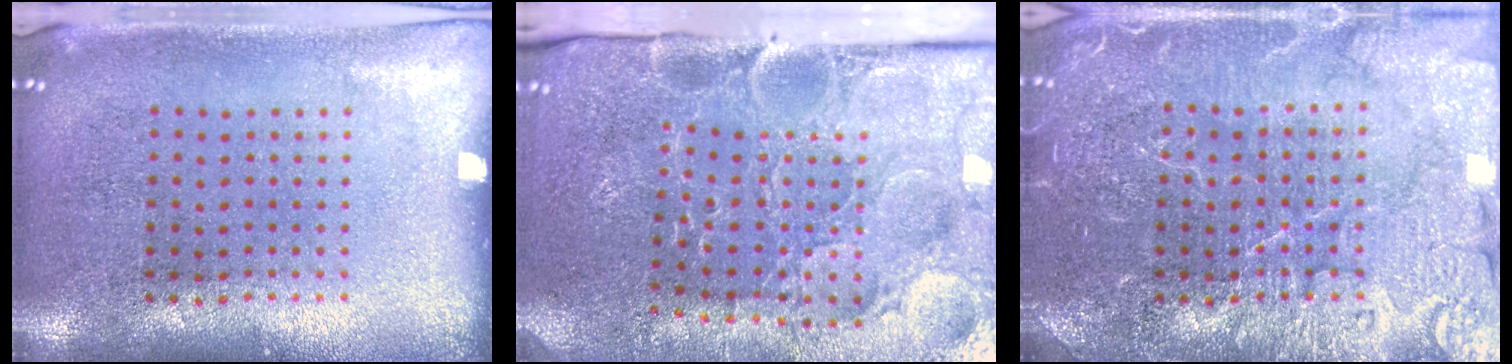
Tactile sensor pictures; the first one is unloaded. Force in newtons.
{"total": 3.8, "press": 3.7, "slide": 0.9}
{"total": 4.7, "press": 4.7, "slide": 0.7}